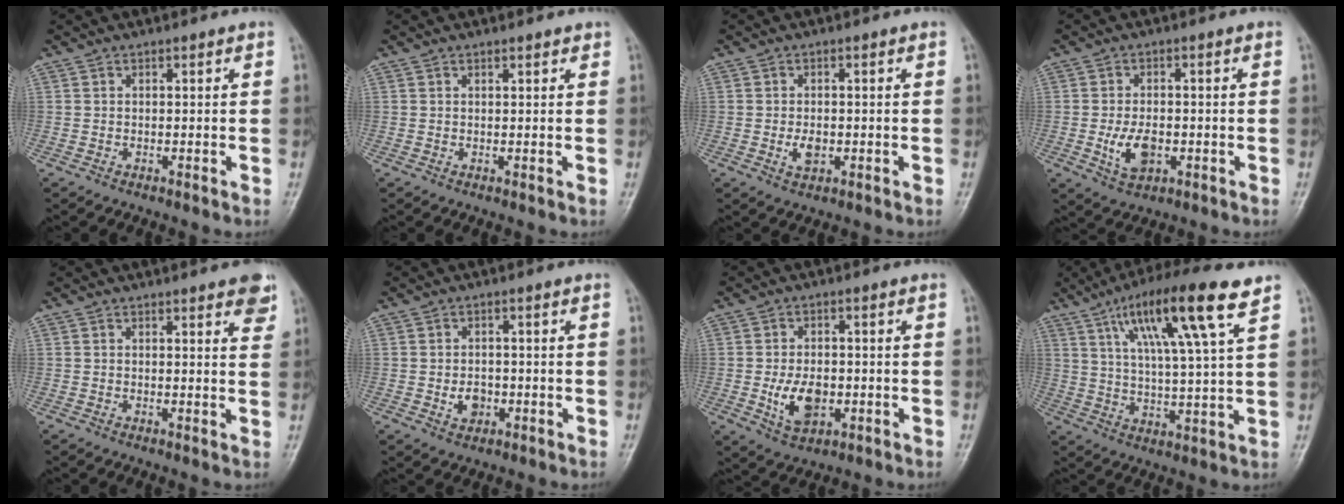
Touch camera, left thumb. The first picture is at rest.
{"total": 0.9, "force": [0.7, 0.4, 0.5], "torque": [-0.005, -0.002, 0.007]}
{"total": 3.0, "force": [-0.8, 1.9, 2.2], "torque": [-0.036, -0.001, -0.012]}
{"total": 6.1, "force": [-1.6, 3.7, 4.6], "torque": [-0.079, 0.000, -0.024]}
{"total": 5.0, "force": [3.1, 1.5, 3.6], "torque": [-0.024, -0.008, 0.032]}
{"total": 3.6, "force": [-1.1, 2.8, 2.0], "torque": [-0.020, 0.005, -0.014]}
{"total": 7.5, "force": [-1.6, 4.8, 5.5], "torque": [-0.084, -0.002, -0.022]}
{"total": 16.9, "force": [8.6, 2.2, 14.4], "torque": [-0.244, -0.017, 0.144]}